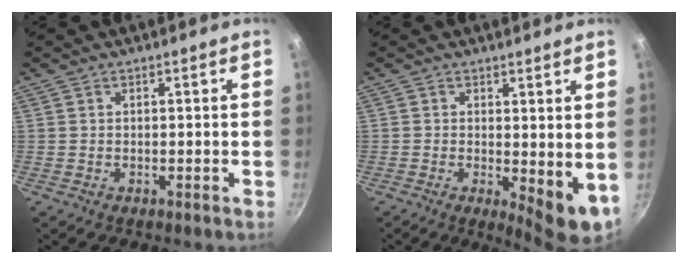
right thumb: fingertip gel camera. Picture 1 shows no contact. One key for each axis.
{"total": 7.1, "fx": 0.3, "fy": 2.8, "fz": 6.5, "tx": -0.082, "ty": -0.016, "tz": 0.009}